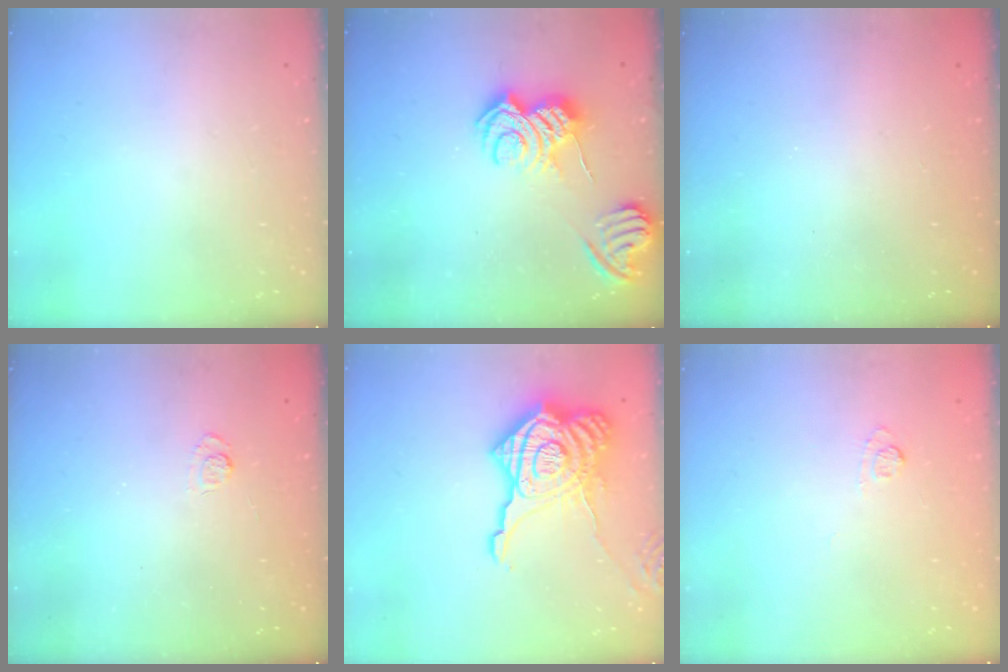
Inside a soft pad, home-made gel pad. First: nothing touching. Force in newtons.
{"total": 9.3, "press": 9.3, "slide": 0.7}
{"total": 2.5, "press": 2.4, "slide": 0.8}
{"total": 3.0, "press": 2.6, "slide": 1.5}
{"total": 21.7, "press": 21.7, "slide": 1.8}
{"total": 7.1, "press": 7.0, "slide": 1.3}